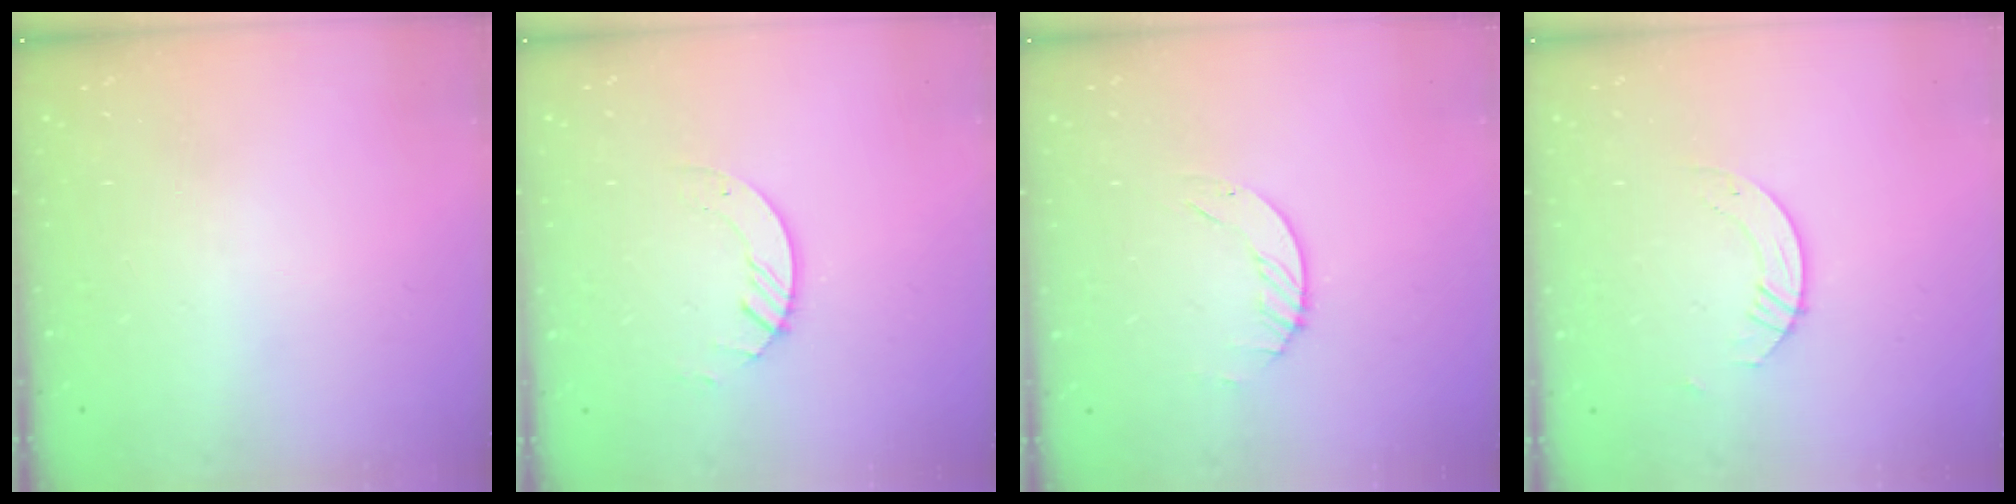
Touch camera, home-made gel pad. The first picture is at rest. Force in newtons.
{"total": 2.8, "press": 2.8, "slide": 0.3}
{"total": 1.2, "press": 1.2, "slide": 0.2}
{"total": 2.8, "press": 2.8, "slide": 0.2}